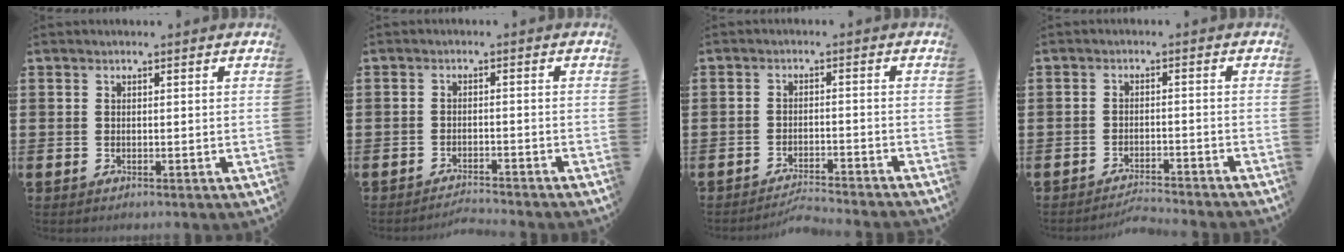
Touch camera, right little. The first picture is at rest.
{"total": 1.8, "force": [-1.8, -0.2, 0.0], "torque": [-0.003, 0.005, -0.037]}
{"total": 2.6, "force": [-2.5, -0.2, 0.2], "torque": [-0.007, 0.003, -0.053]}
{"total": 2.3, "force": [-2.3, -0.1, 0.1], "torque": [-0.004, 0.004, -0.050]}